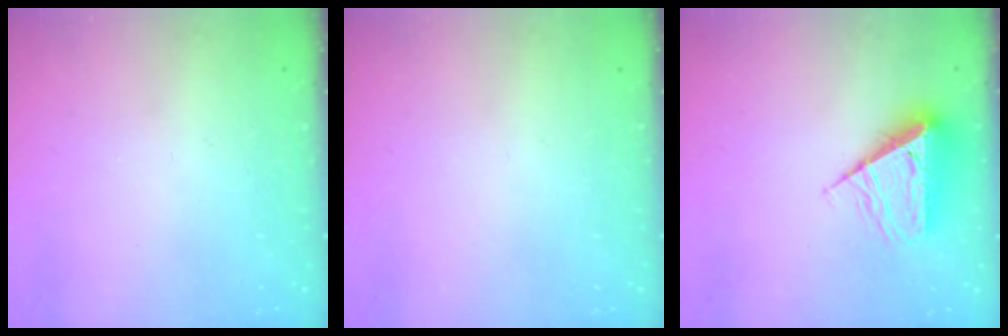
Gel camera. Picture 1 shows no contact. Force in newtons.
{"total": 0.0}
{"total": 8.2, "press": 8.2, "slide": 0.9}